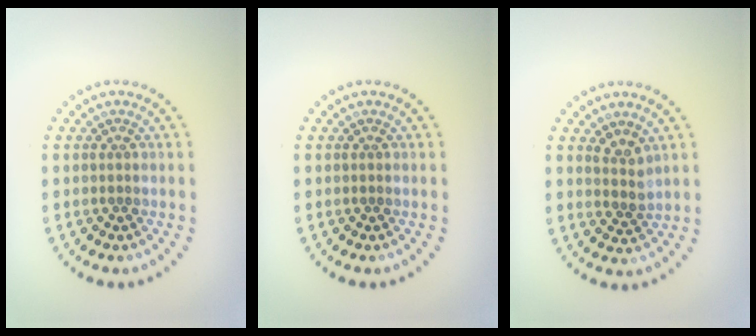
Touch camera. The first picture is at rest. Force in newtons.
{"total": 0.0}
{"total": 1.8, "press": 1.4, "slide": 1.2}